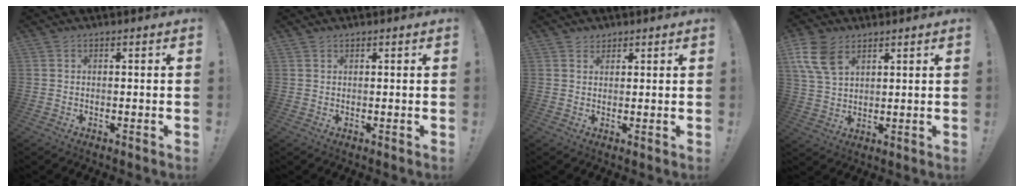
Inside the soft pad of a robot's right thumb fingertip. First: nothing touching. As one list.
[{"total": 0.8, "force": [0.8, 0.4, -0.1], "torque": [0.010, -0.005, 0.013]}, {"total": 2.2, "force": [1.8, 1.3, 0.1], "torque": [0.012, -0.012, 0.030]}, {"total": 10.3, "force": [5.4, 6.3, 6.1], "torque": [-0.129, -0.013, 0.105]}]